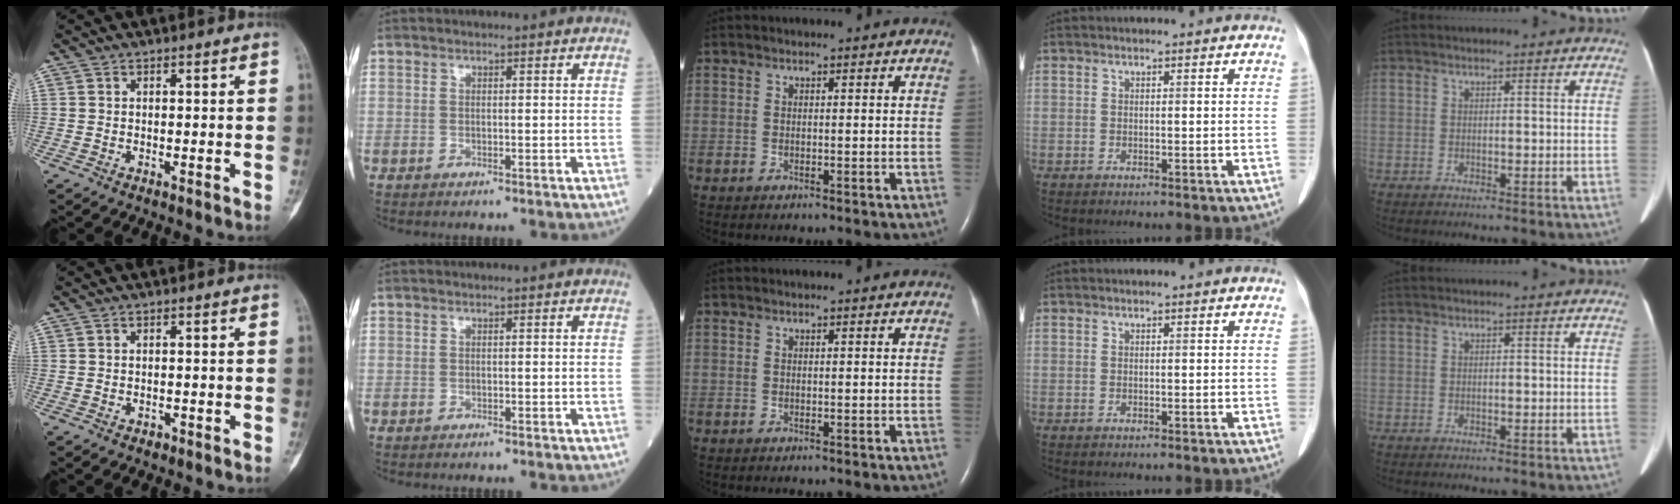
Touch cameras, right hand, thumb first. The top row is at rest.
{"thumb": {"total": 0.8, "force": [-0.6, 0.5, 0.3], "torque": [-0.001, 0.001, -0.009]}, "index": {"total": 0.5, "force": [-0.5, 0.2, 0.1], "torque": [-0.005, 0.001, -0.008]}}